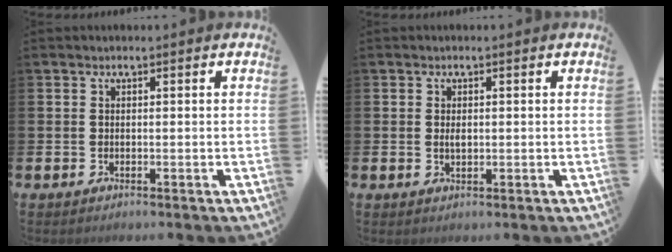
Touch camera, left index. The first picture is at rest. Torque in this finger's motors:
{"motor_torque": [0.36, 0.01, -0.01, 0.04]}